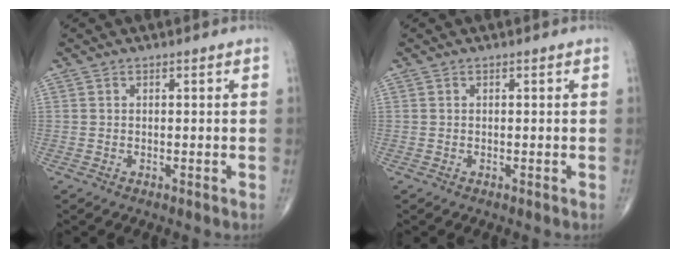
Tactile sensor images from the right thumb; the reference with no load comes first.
{"total": 0.0}